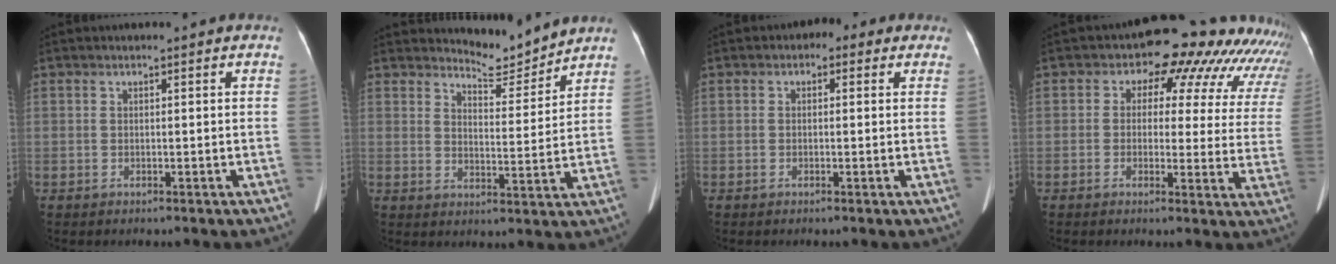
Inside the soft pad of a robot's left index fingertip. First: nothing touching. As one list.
[{"total": 5.7, "force": [5.7, 0.1, -0.3], "torque": [-0.006, -0.022, 0.087]}, {"total": 2.8, "force": [1.1, 1.9, 1.8], "torque": [-0.019, 0.021, 0.006]}, {"total": 15.2, "force": [10.9, 7.0, 7.9], "torque": [-0.068, 0.019, 0.095]}]